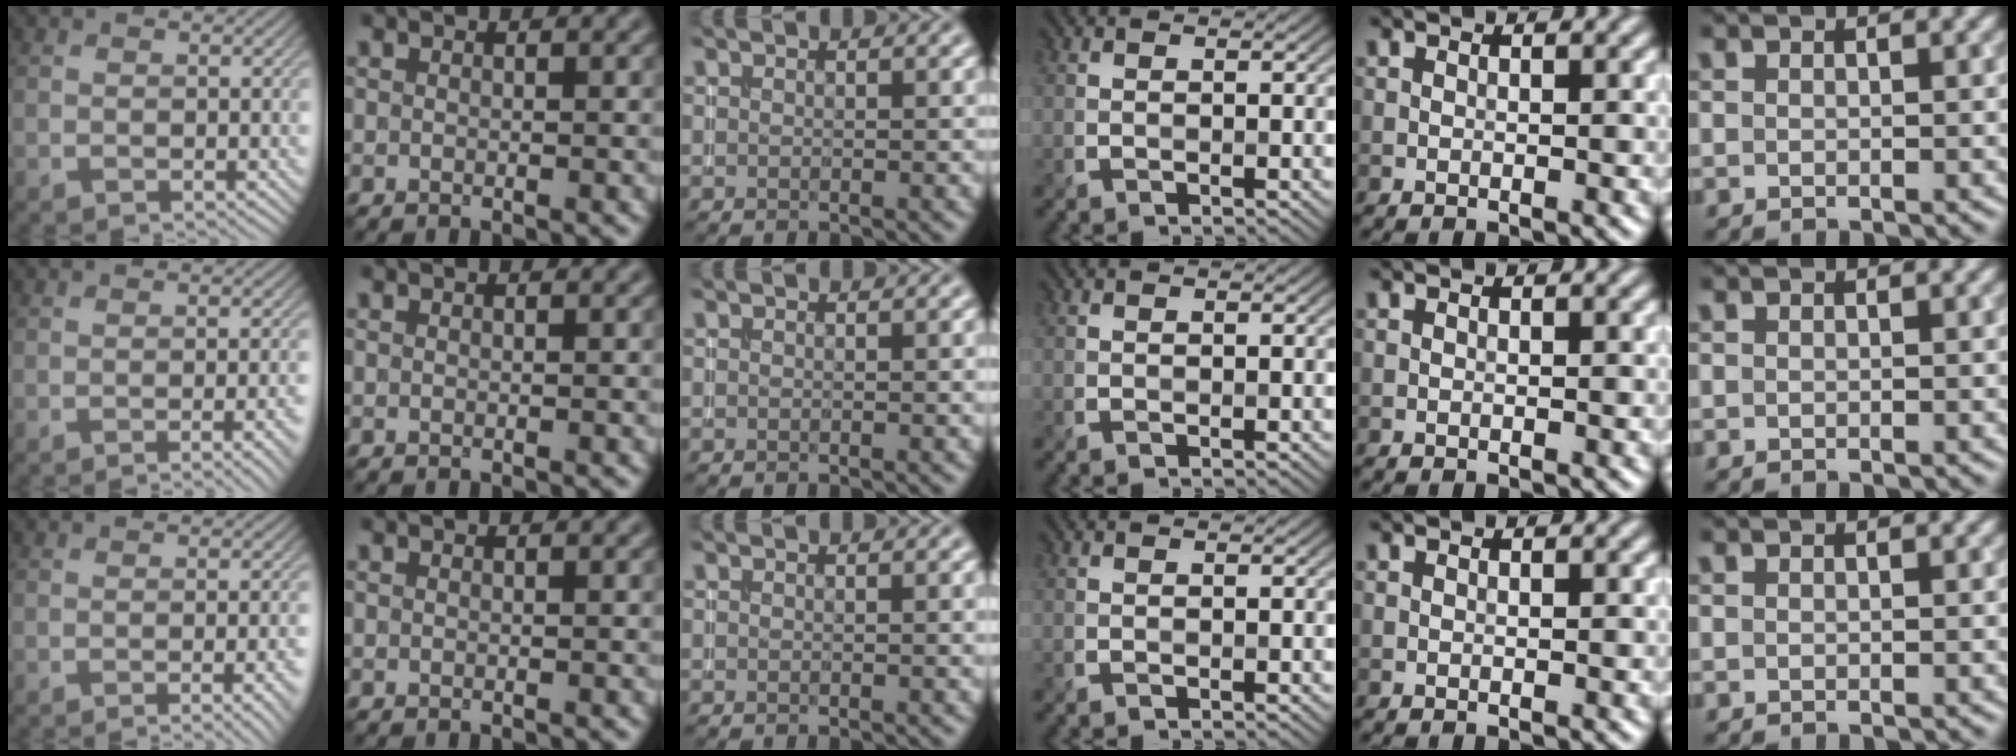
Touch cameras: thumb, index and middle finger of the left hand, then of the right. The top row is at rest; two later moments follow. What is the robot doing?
{"motion": "insert", "object": "backpack"}